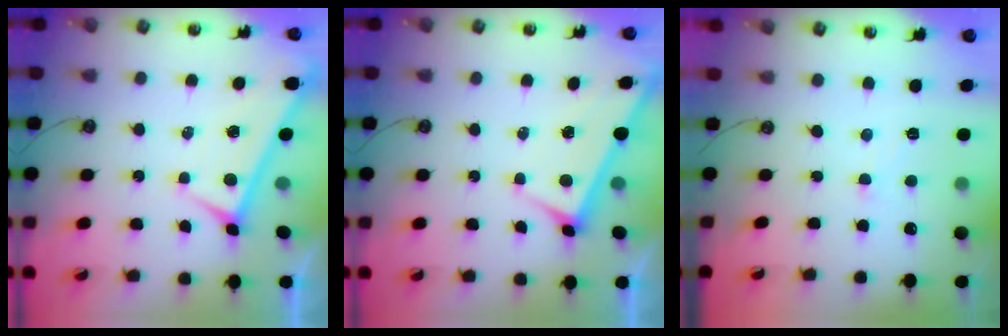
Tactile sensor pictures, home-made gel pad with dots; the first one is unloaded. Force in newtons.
{"total": 3.0, "press": 3.0, "slide": 0.1}
{"total": 2.0, "press": 2.0, "slide": 0.2}